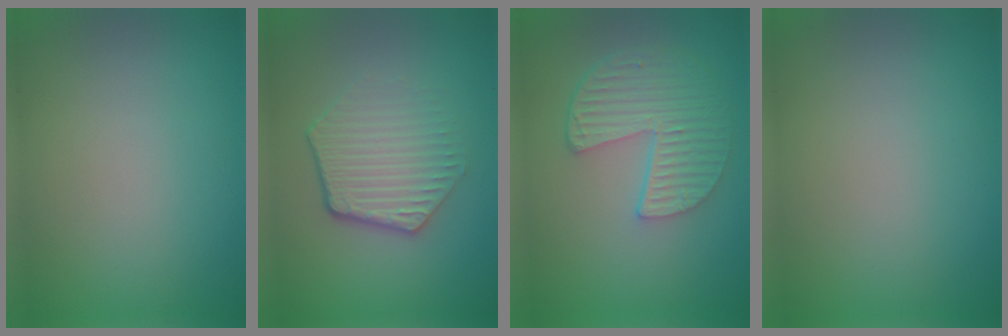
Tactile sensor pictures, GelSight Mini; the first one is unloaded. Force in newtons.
{"total": 4.5, "press": 3.2, "slide": 3.1}
{"total": 5.3, "press": 4.0, "slide": 3.5}
{"total": 0.0}